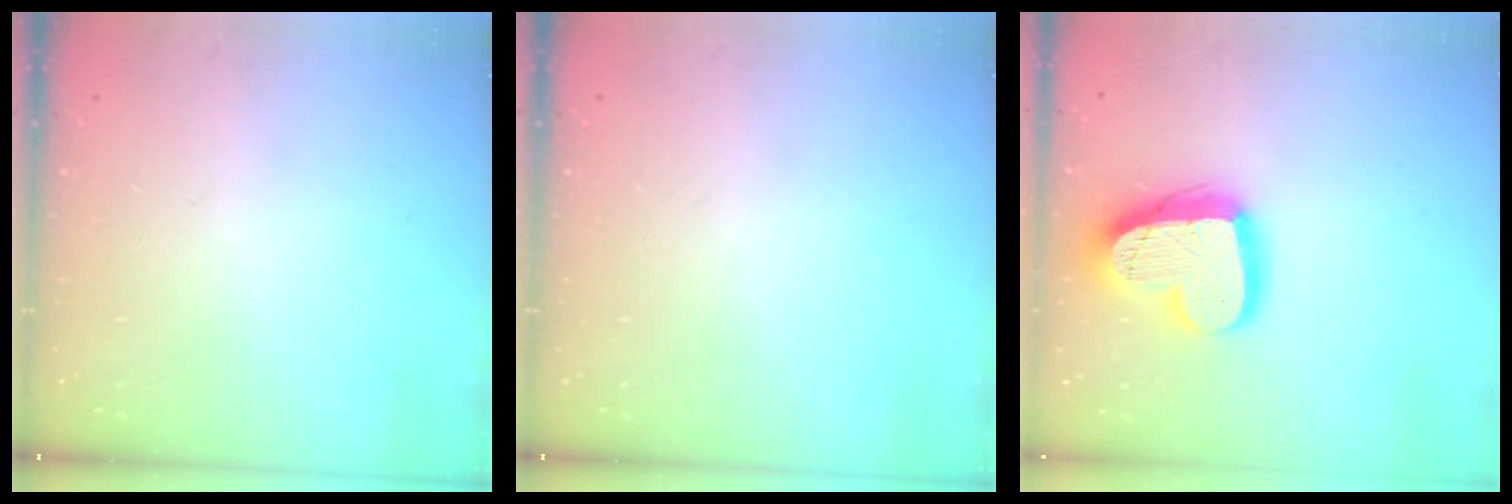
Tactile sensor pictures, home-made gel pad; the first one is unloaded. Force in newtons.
{"total": 0.0}
{"total": 18.8, "press": 18.7, "slide": 1.8}